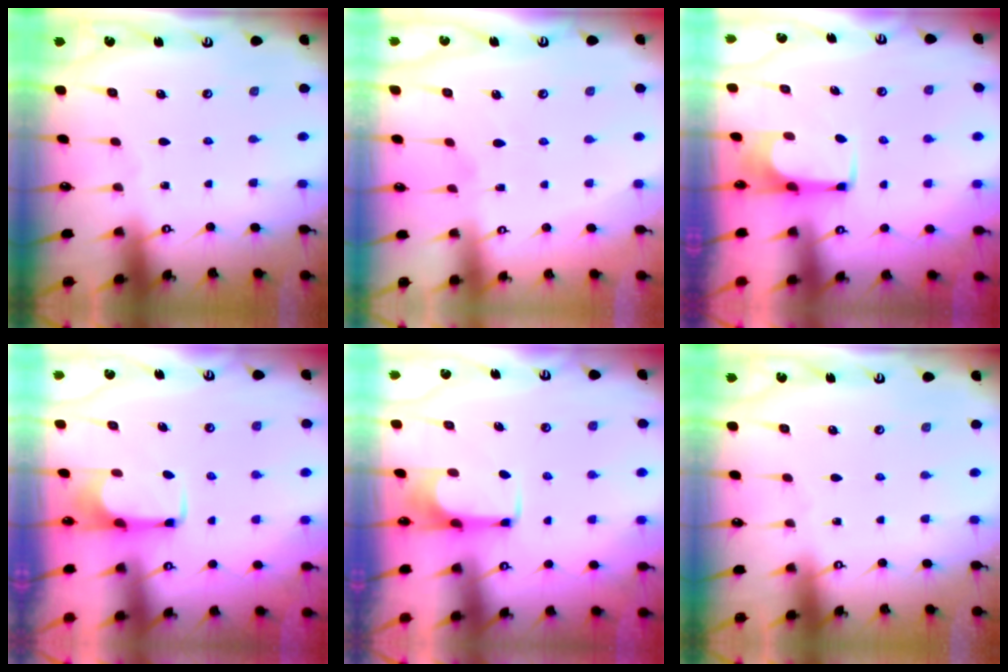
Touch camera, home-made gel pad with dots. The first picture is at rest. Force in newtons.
{"total": 1.1, "press": 0.4, "slide": 1.1}
{"total": 3.5, "press": 3.5, "slide": 0.2}
{"total": 2.8, "press": 2.8, "slide": 0.5}
{"total": 0.0}
{"total": 0.0}